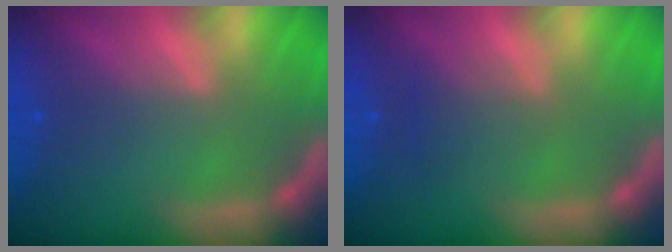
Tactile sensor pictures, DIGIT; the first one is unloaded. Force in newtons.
{"total": 2.0}